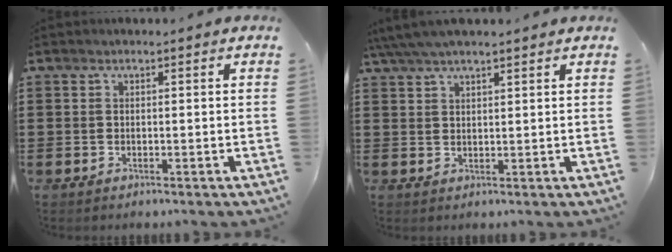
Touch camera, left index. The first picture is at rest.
{"total": 3.9, "force": [3.3, 0.4, 2.1], "torque": [-0.048, 0.001, 0.062]}